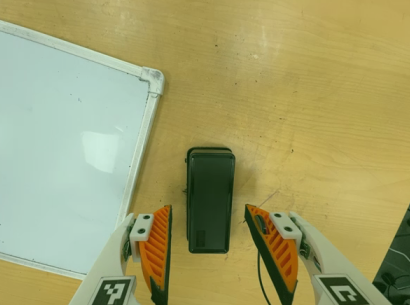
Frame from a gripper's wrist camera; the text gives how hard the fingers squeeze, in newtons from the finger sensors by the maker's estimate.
{"total": 0.0}